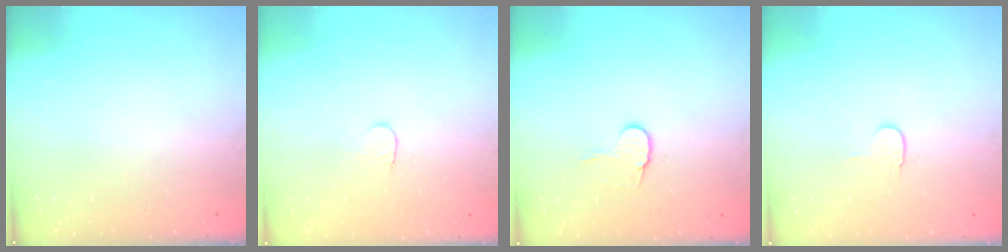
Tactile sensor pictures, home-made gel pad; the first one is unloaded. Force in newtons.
{"total": 3.8, "press": 3.8, "slide": 0.3}
{"total": 7.3, "press": 7.3, "slide": 0.4}
{"total": 4.0, "press": 3.9, "slide": 0.5}